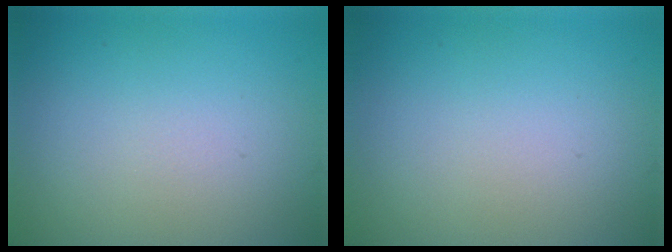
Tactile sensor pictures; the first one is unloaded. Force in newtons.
{"total": 0.0}